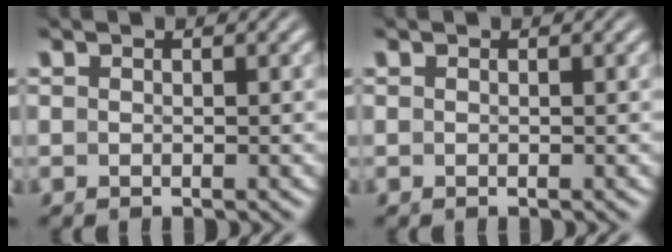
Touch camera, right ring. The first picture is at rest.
{"total": 0.0}